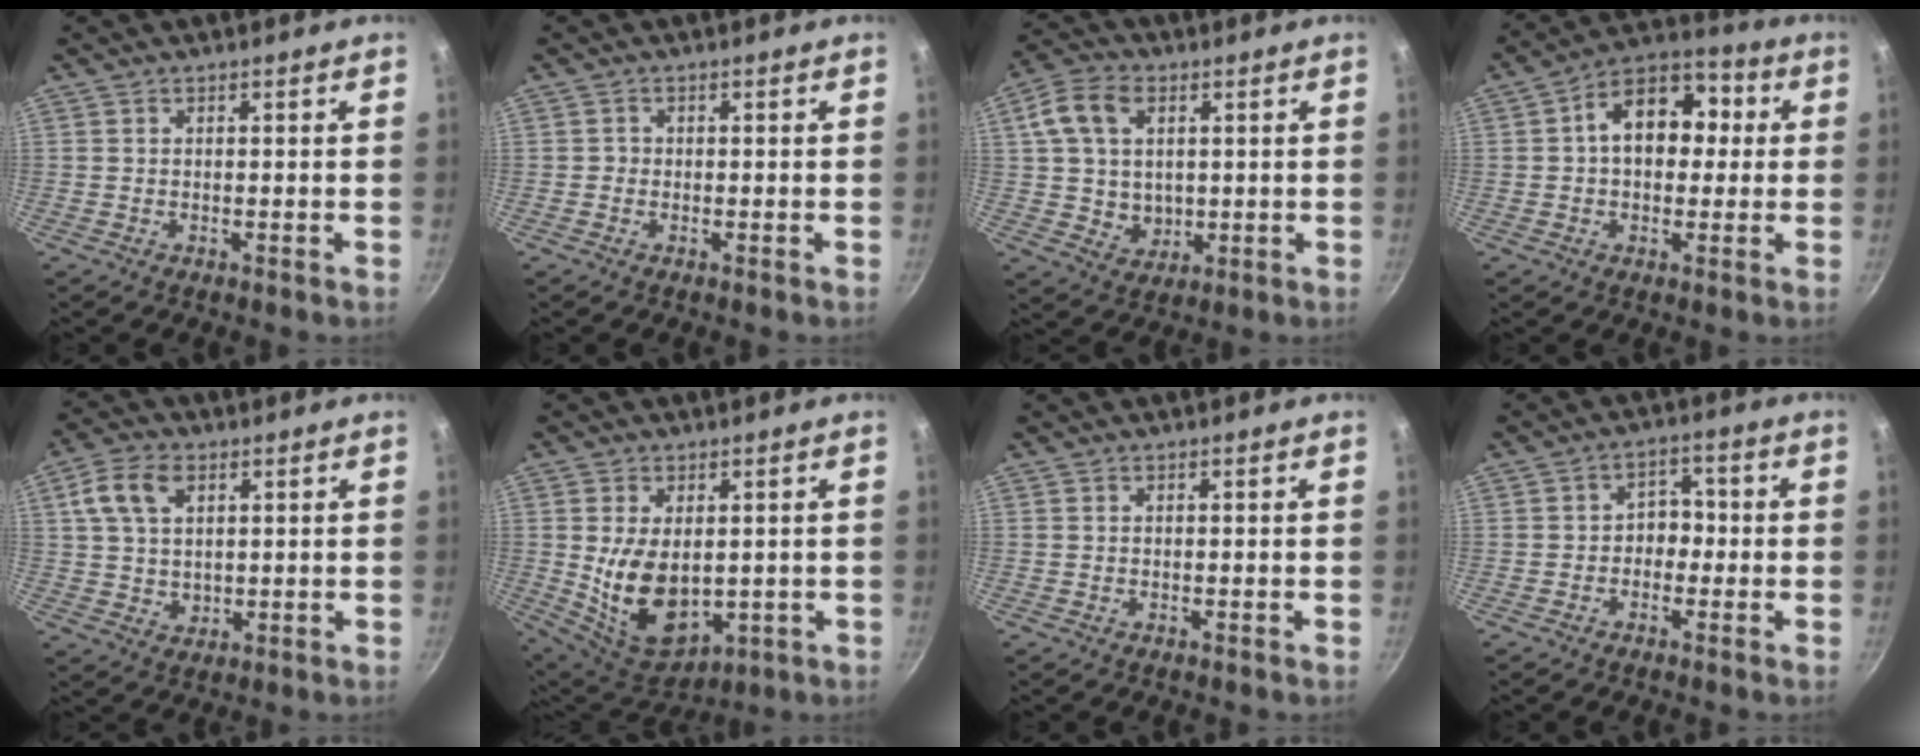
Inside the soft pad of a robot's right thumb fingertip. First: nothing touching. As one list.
[{"total": 0.8, "force": [-0.2, 0.7, 0.2], "torque": [0.003, 0.003, -0.007]}, {"total": 11.8, "force": [2.9, 8.8, 7.3], "torque": [-0.109, -0.001, 0.057]}, {"total": 13.5, "force": [1.8, 9.0, 9.9], "torque": [-0.115, 0.032, 0.015]}, {"total": 9.5, "force": [3.4, 6.3, 6.2], "torque": [-0.106, -0.004, 0.065]}, {"total": 13.3, "force": [-0.3, 8.1, 10.5], "torque": [-0.166, -0.013, 0.026]}, {"total": 0.0}, {"total": 4.4, "force": [-0.8, 3.4, 2.6], "torque": [-0.008, 0.021, -0.026]}]